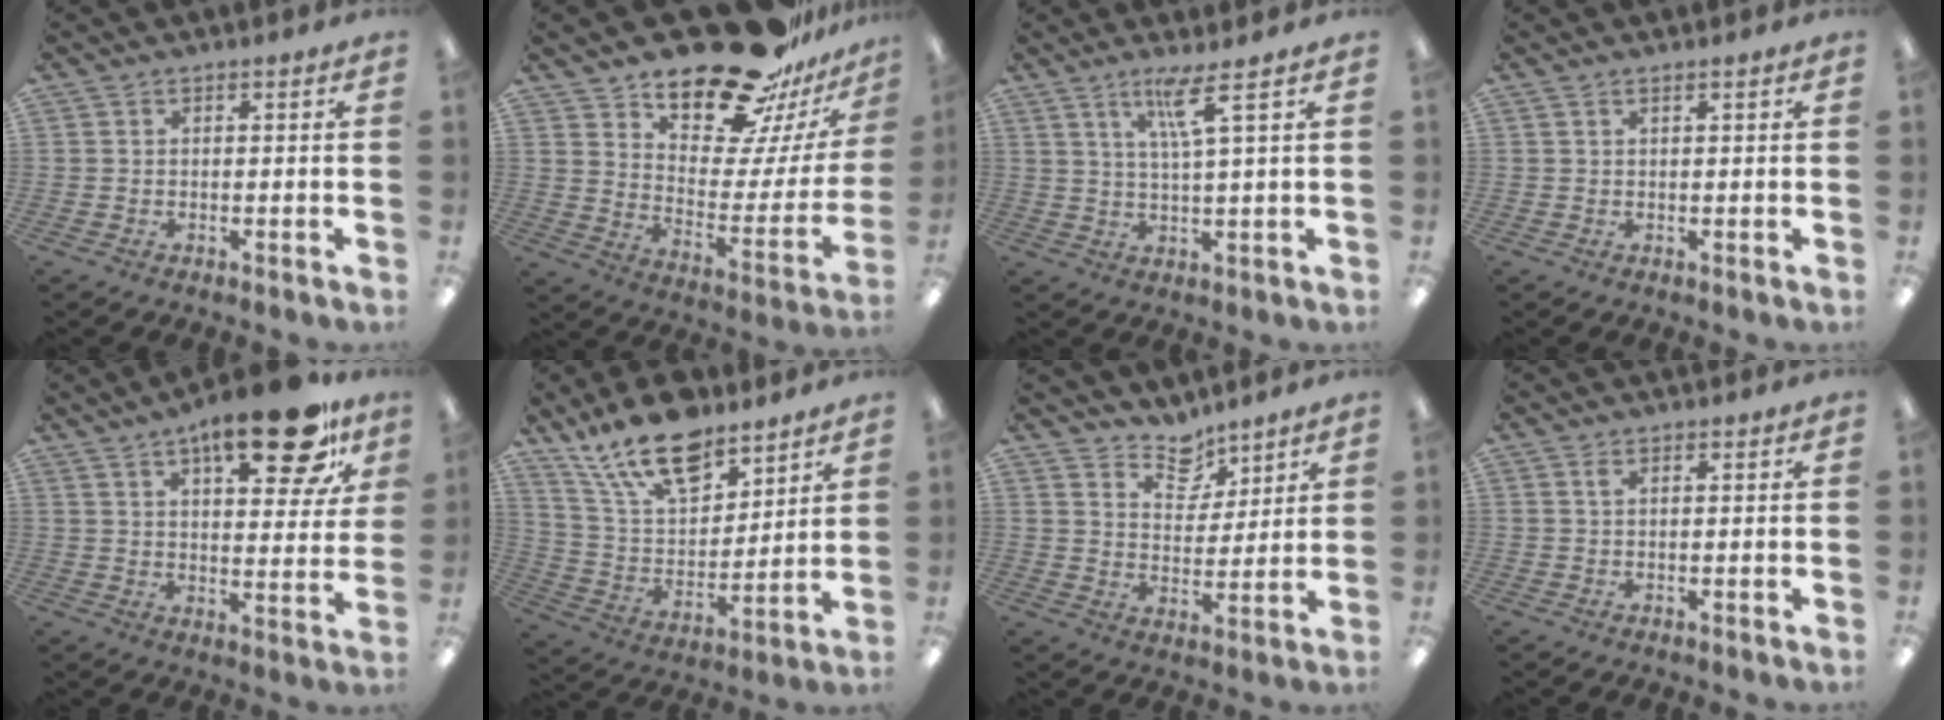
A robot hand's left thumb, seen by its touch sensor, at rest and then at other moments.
{"total": 23.4, "force": [18.5, 9.6, 10.7], "torque": [-0.147, -0.128, 0.317]}
{"total": 6.4, "force": [3.5, 0.1, 5.4], "torque": [-0.109, -0.002, 0.055]}
{"total": 0.7, "force": [0.4, 0.1, 0.5], "torque": [-0.011, 0.000, 0.008]}
{"total": 18.9, "force": [11.1, 7.0, 13.6], "torque": [-0.183, -0.050, 0.170]}
{"total": 18.5, "force": [13.2, 8.6, 9.6], "torque": [-0.183, -0.067, 0.238]}
{"total": 8.1, "force": [6.8, 4.1, 1.5], "torque": [-0.017, -0.047, 0.125]}
{"total": 0.9, "force": [0.5, 0.3, 0.7], "torque": [-0.009, 0.000, 0.007]}